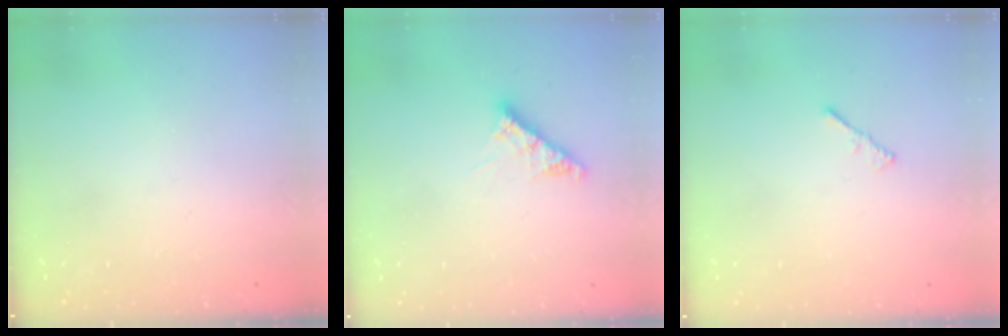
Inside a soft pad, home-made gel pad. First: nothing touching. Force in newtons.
{"total": 7.9, "press": 7.8, "slide": 0.6}
{"total": 1.5, "press": 1.4, "slide": 0.4}